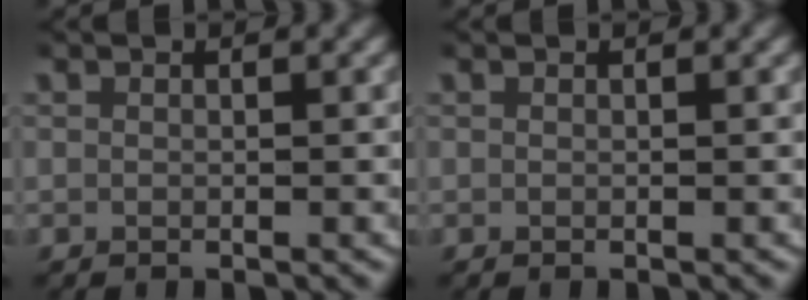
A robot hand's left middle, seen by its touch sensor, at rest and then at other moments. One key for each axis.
{"total": 0.0}